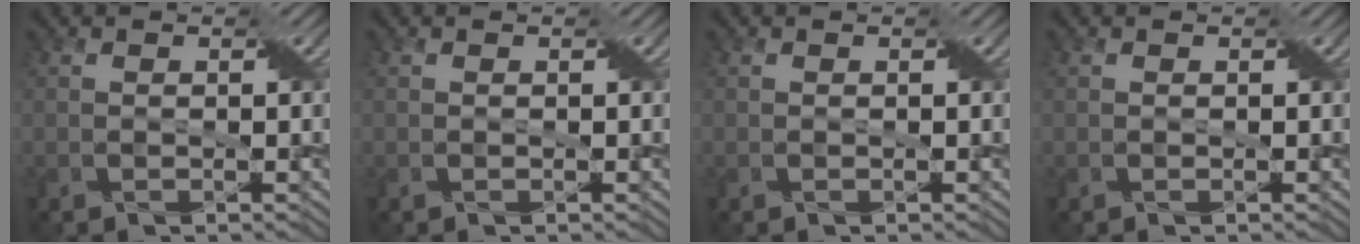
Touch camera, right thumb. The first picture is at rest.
{"total": 0.0}
{"total": 0.0}
{"total": 0.0}